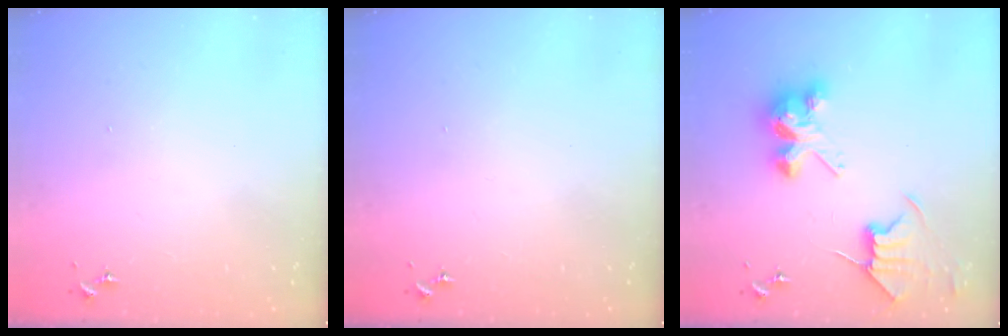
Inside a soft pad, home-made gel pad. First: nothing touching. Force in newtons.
{"total": 0.0}
{"total": 9.4, "press": 9.4, "slide": 0.8}